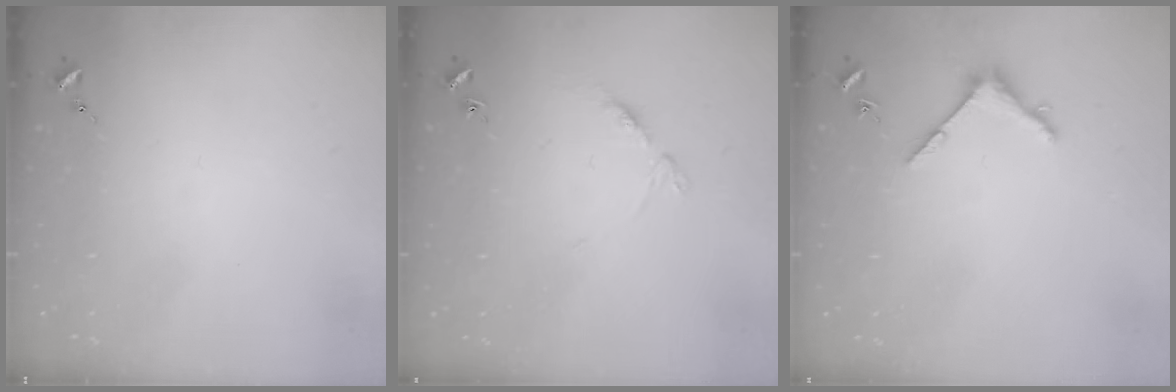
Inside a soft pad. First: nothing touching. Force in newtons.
{"total": 5.5, "press": 5.5, "slide": 0.4}
{"total": 4.8, "press": 4.8, "slide": 0.6}